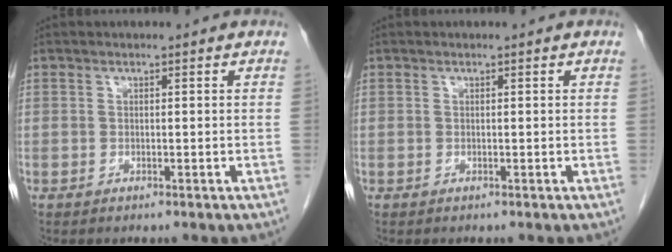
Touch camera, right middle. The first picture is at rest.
{"total": 0.0}